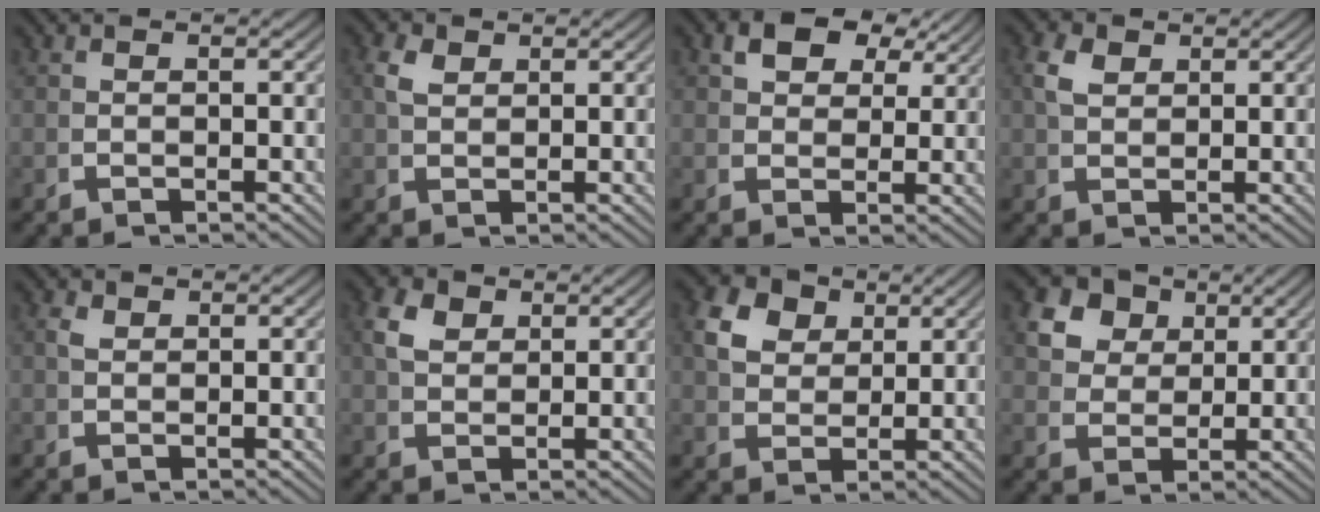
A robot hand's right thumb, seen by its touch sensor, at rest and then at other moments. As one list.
[{"total": 2.0, "force": [1.6, 0.7, 1.0], "torque": [-0.015, 0.004, 0.035]}, {"total": 5.1, "force": [3.7, 2.3, 2.6], "torque": [-0.045, 0.006, 0.067]}, {"total": 2.5, "force": [1.9, 1.0, 1.3], "torque": [-0.020, 0.004, 0.039]}, {"total": 1.1, "force": [1.0, 0.3, 0.4], "torque": [-0.002, 0.002, 0.023]}, {"total": 3.4, "force": [2.3, 1.8, 1.8], "torque": [-0.029, 0.003, 0.046]}, {"total": 6.4, "force": [3.1, 4.6, 3.2], "torque": [-0.071, -0.002, 0.056]}, {"total": 7.9, "force": [3.3, 6.2, 3.7], "torque": [-0.087, -0.009, 0.060]}]